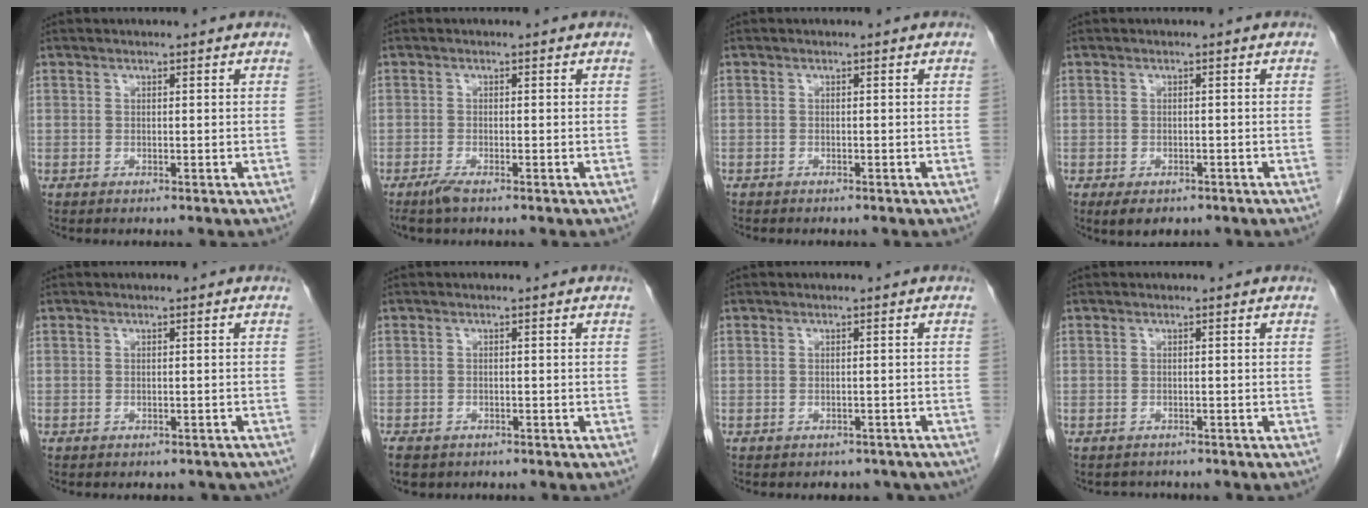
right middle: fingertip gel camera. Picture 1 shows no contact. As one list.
[{"total": 1.8, "force": [-1.3, 0.1, 1.2], "torque": [-0.031, -0.005, -0.028]}, {"total": 0.9, "force": [-0.8, 0.3, 0.3], "torque": [-0.010, -0.001, -0.012]}, {"total": 4.3, "force": [-3.0, 2.3, 2.0], "torque": [-0.027, -0.004, -0.038]}, {"total": 4.9, "force": [-4.2, 2.1, 1.4], "torque": [-0.015, 0.005, -0.041]}, {"total": 5.0, "force": [-3.7, 2.7, 2.0], "torque": [-0.034, -0.006, -0.052]}, {"total": 5.1, "force": [-4.3, 2.6, 0.9], "torque": [-0.008, 0.007, -0.041]}, {"total": 1.7, "force": [-1.6, 0.6, -0.3], "torque": [-0.003, -0.005, -0.025]}]